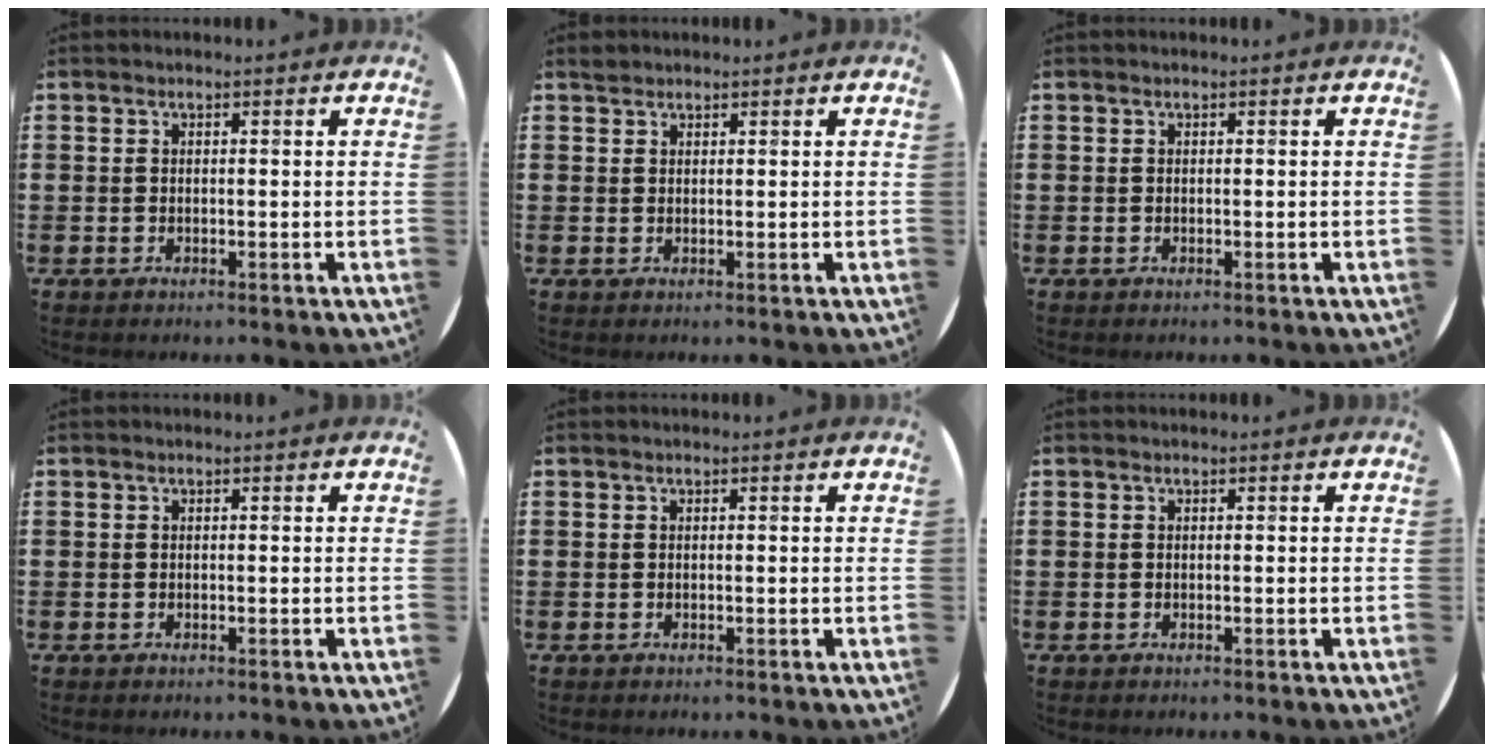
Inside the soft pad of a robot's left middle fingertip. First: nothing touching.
{"total": 0.8, "force": [0.7, 0.3, -0.1], "torque": [0.000, 0.002, 0.015]}
{"total": 0.0}
{"total": 0.0}
{"total": 0.0}
{"total": 0.0}